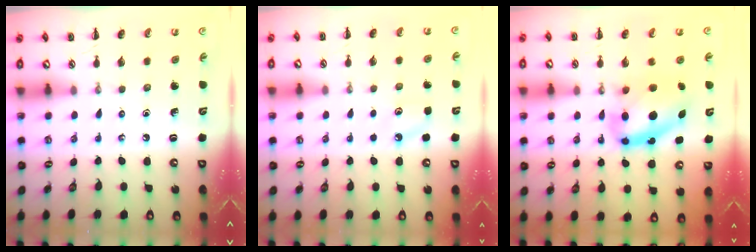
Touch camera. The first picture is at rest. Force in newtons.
{"total": 6.0, "press": 5.8, "slide": 1.6}
{"total": 10.8, "press": 10.6, "slide": 2.5}